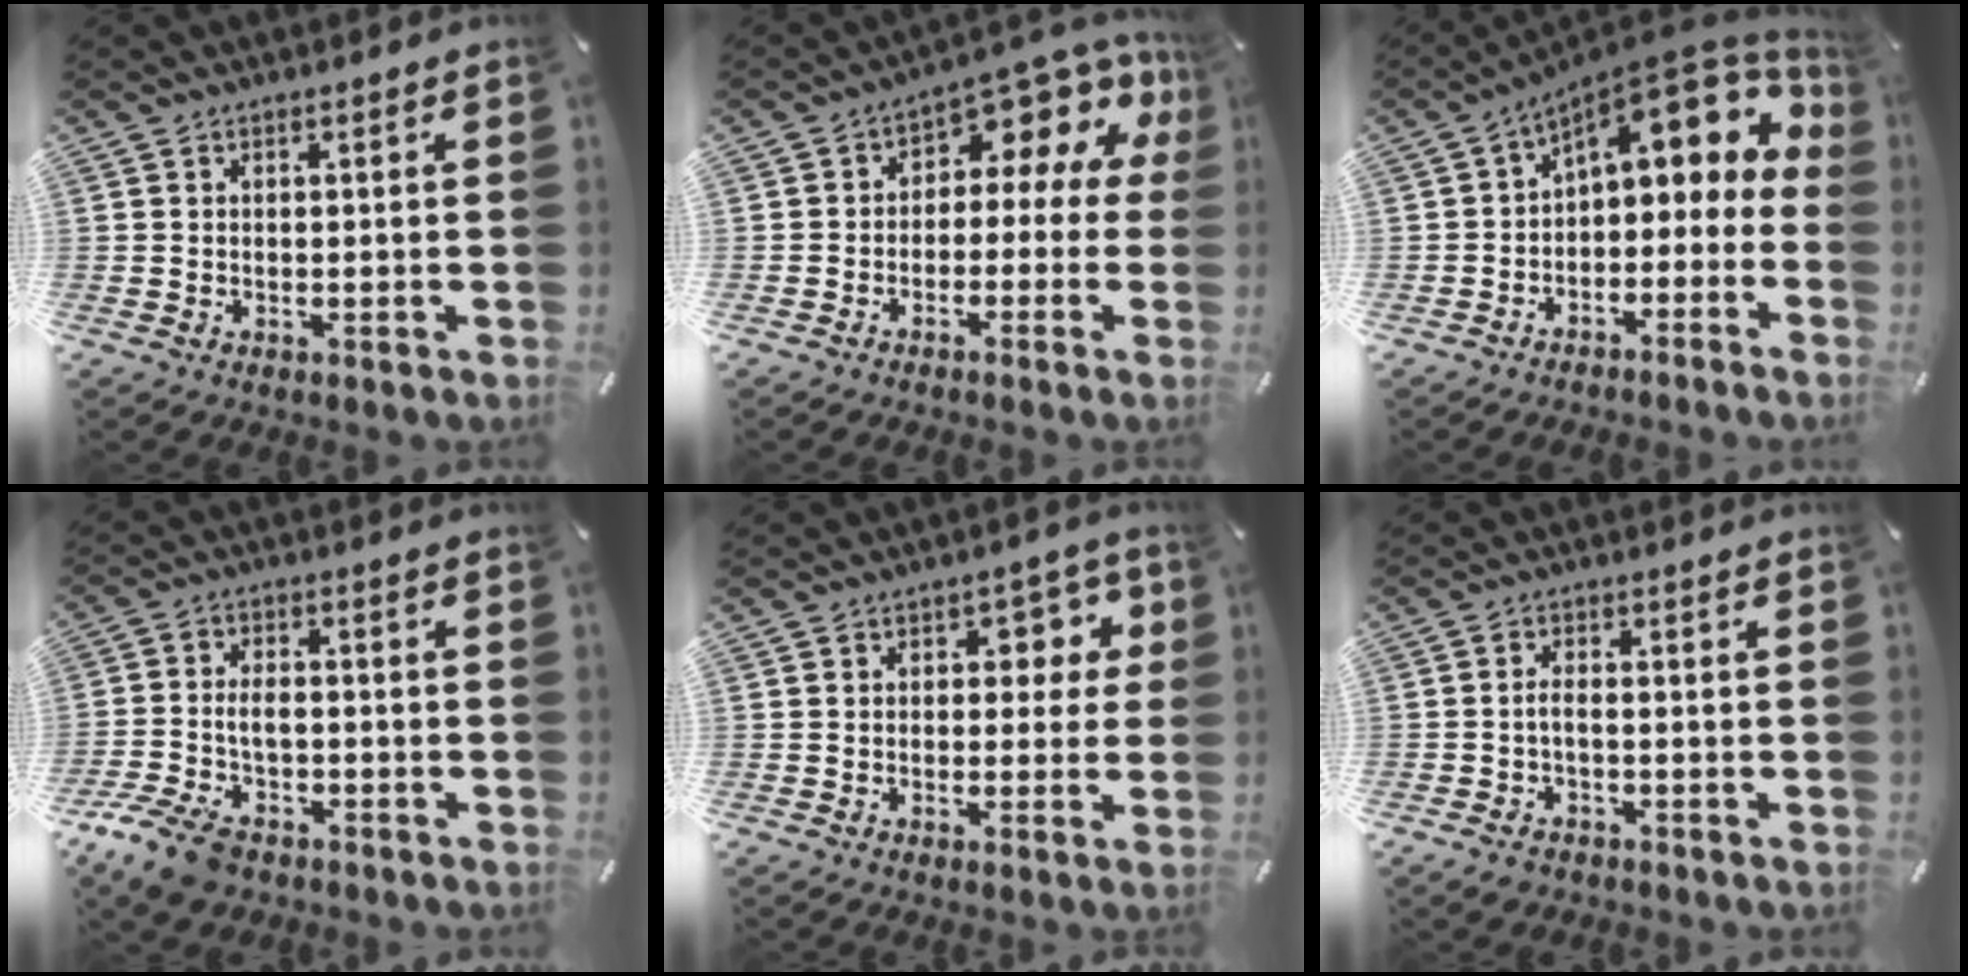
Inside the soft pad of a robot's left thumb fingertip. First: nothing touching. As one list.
[{"total": 7.3, "force": [3.5, 3.8, 5.2], "torque": [-0.076, -0.036, 0.058]}, {"total": 10.2, "force": [5.5, 5.3, 6.9], "torque": [-0.088, -0.053, 0.090]}, {"total": 7.8, "force": [-3.6, 4.8, 5.0], "torque": [-0.104, 0.016, -0.064]}, {"total": 6.3, "force": [1.3, 4.4, 4.3], "torque": [-0.045, -0.002, 0.014]}, {"total": 2.7, "force": [-1.4, 1.2, 1.9], "torque": [-0.040, 0.008, -0.029]}]